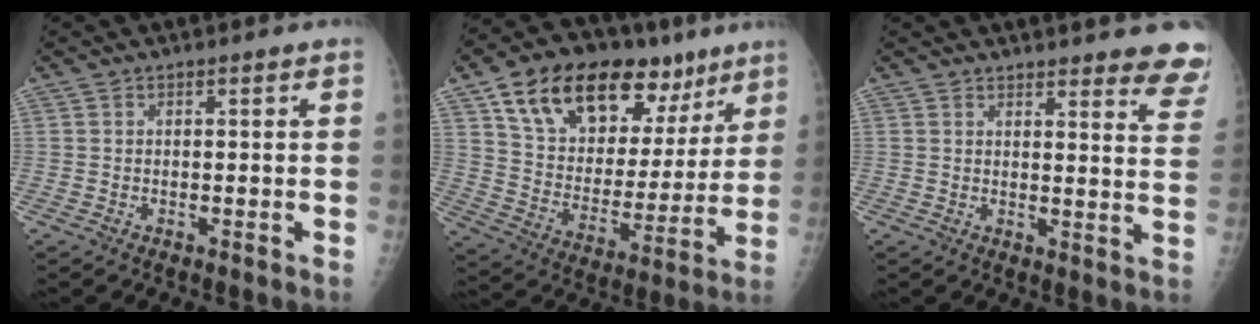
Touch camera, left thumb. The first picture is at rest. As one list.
[{"total": 26.4, "force": [14.5, 14.6, 16.5], "torque": [-0.225, -0.014, 0.243]}, {"total": 12.1, "force": [11.1, 2.2, 4.4], "torque": [-0.012, -0.077, 0.100]}]